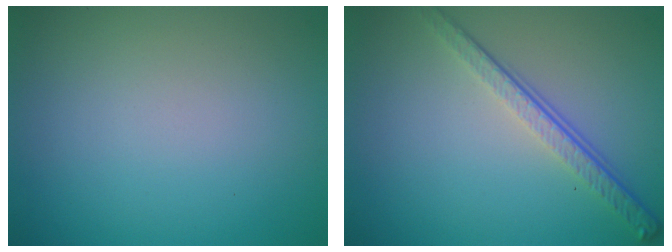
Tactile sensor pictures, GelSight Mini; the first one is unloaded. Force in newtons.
{"total": 4.0, "press": 2.8, "slide": 2.8}